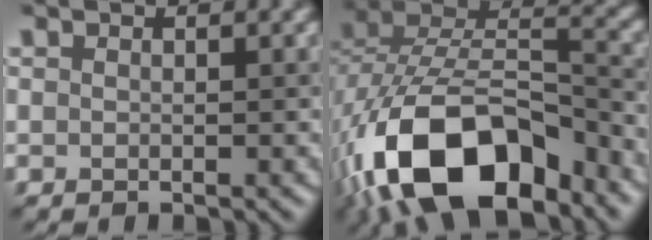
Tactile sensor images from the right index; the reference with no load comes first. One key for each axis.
{"total": 14.3, "fx": -7.4, "fy": 7.4, "fz": 9.7, "tx": -0.184, "ty": -0.001, "tz": -0.136}